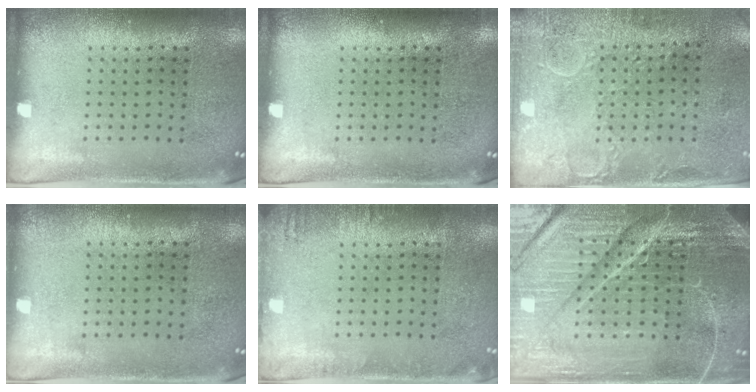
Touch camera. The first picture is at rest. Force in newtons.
{"total": 0.0}
{"total": 2.9, "press": 2.5, "slide": 1.5}
{"total": 0.0}
{"total": 1.1, "press": 1.1, "slide": 0.2}
{"total": 6.5, "press": 5.8, "slide": 3.0}